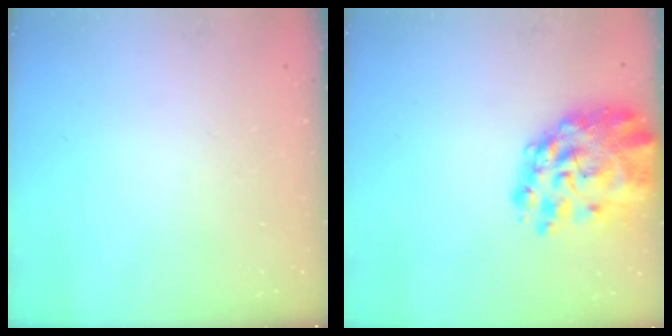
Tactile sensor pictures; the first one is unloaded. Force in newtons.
{"total": 13.1, "press": 12.4, "slide": 4.4}